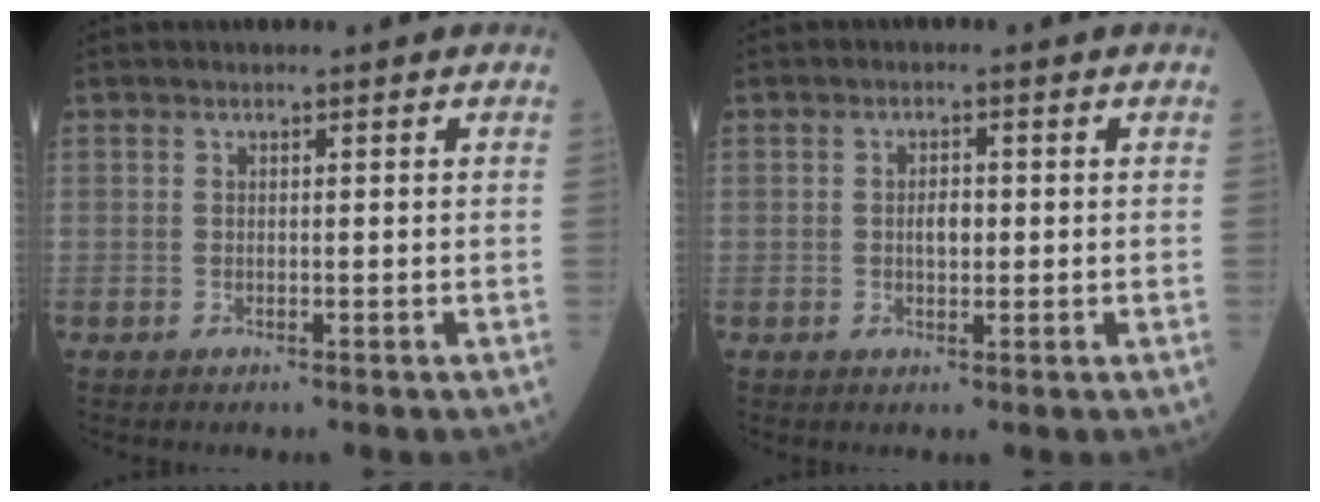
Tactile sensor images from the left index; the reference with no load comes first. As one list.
[{"total": 2.2, "force": [-0.2, 1.1, 1.9], "torque": [-0.034, -0.001, -0.004]}]